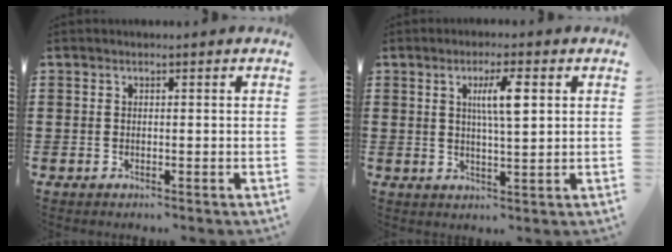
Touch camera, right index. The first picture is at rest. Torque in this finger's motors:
{"motor_torque": [1.06, 0.05, 0.44, 0.12]}